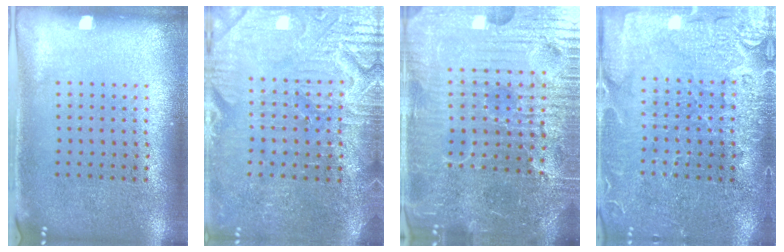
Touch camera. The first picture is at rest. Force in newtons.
{"total": 4.0, "press": 3.8, "slide": 1.4}
{"total": 6.8, "press": 6.2, "slide": 2.9}
{"total": 3.6, "press": 3.5, "slide": 1.1}